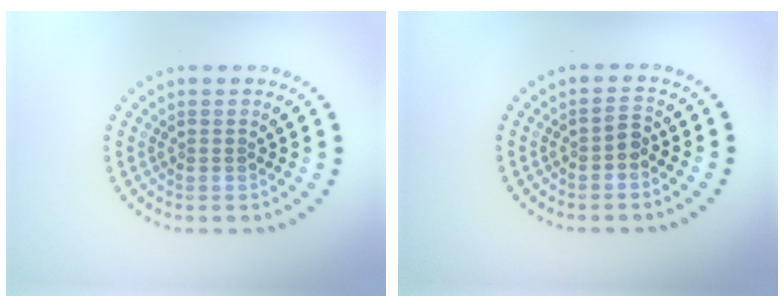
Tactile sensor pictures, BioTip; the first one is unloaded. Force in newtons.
{"total": 1.1, "press": 1.0, "slide": 0.4}